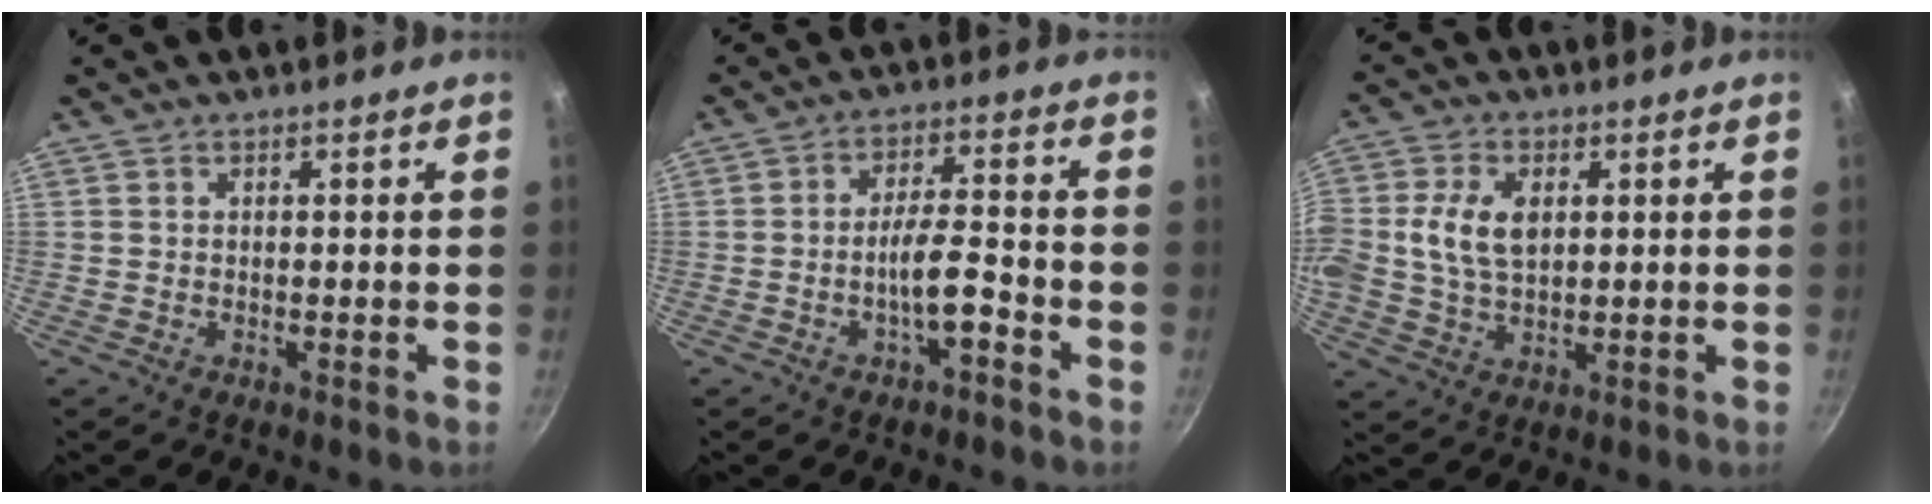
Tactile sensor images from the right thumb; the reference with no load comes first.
{"total": 6.5, "force": [-3.1, 1.5, 5.5], "torque": [-0.091, 0.033, -0.053]}
{"total": 9.4, "force": [1.5, 6.2, 6.9], "torque": [-0.122, 0.003, 0.023]}